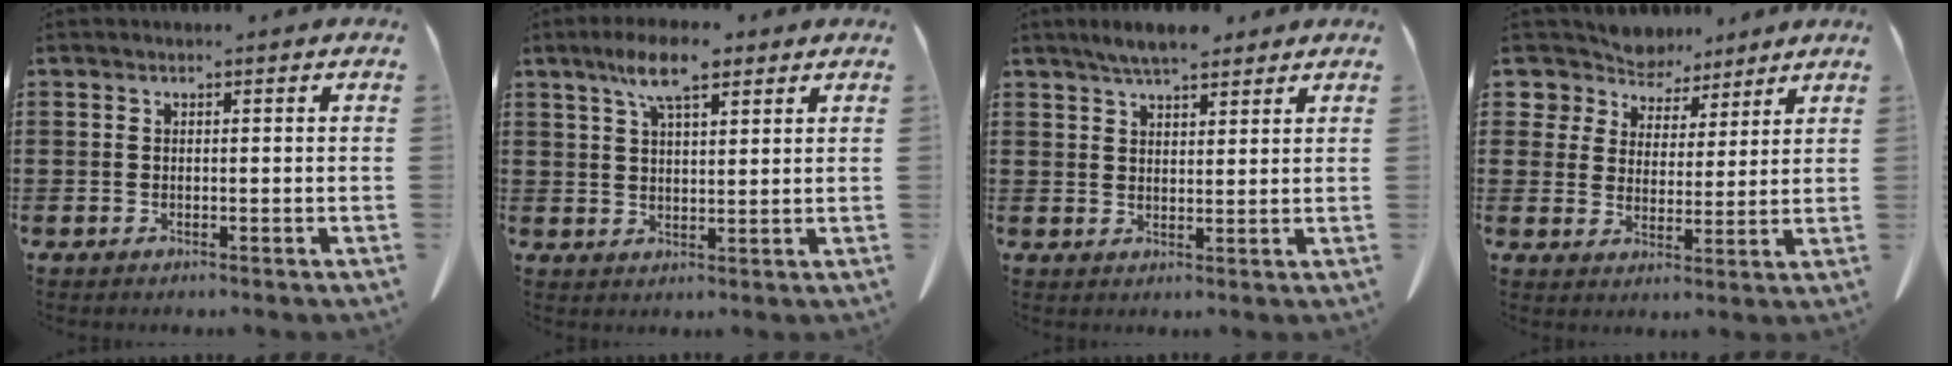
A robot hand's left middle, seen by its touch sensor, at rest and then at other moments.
{"total": 7.7, "force": [5.1, 2.1, 5.4], "torque": [-0.117, 0.000, 0.091]}
{"total": 4.8, "force": [4.2, 1.1, 2.1], "torque": [-0.050, -0.006, 0.079]}
{"total": 7.1, "force": [6.4, 2.9, 0.0], "torque": [-0.042, -0.037, 0.122]}